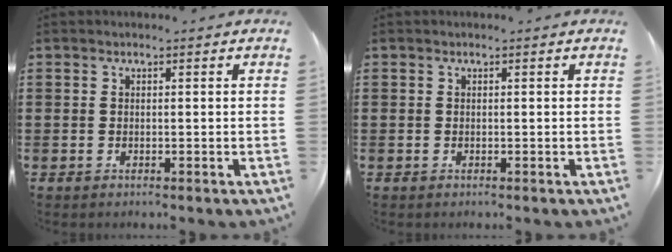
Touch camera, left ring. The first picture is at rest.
{"total": 0.0}